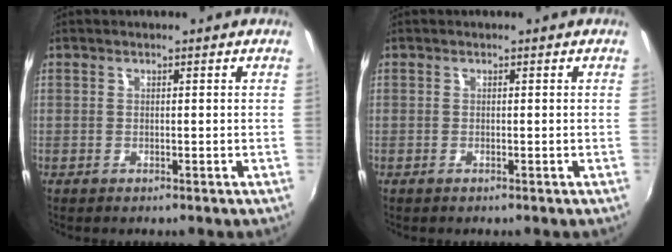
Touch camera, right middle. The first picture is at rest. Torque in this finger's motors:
{"motor_torque": [0.09, 0.01, 0.11, 0.00]}